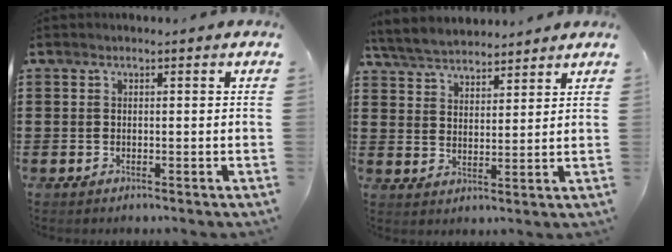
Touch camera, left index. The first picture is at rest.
{"total": 5.1, "force": [4.9, 1.1, 0.7], "torque": [-0.036, -0.014, 0.091]}